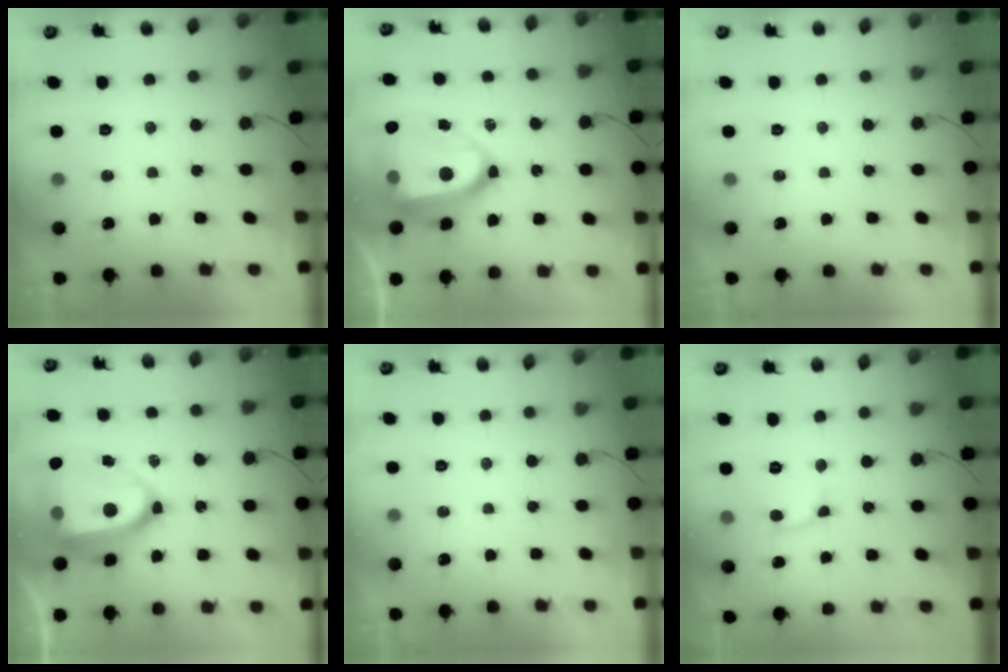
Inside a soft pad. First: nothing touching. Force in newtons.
{"total": 20.3, "press": 20.2, "slide": 2.2}
{"total": 0.0}
{"total": 20.3, "press": 20.2, "slide": 2.2}
{"total": 0.0}
{"total": 8.1, "press": 8.1, "slide": 1.0}